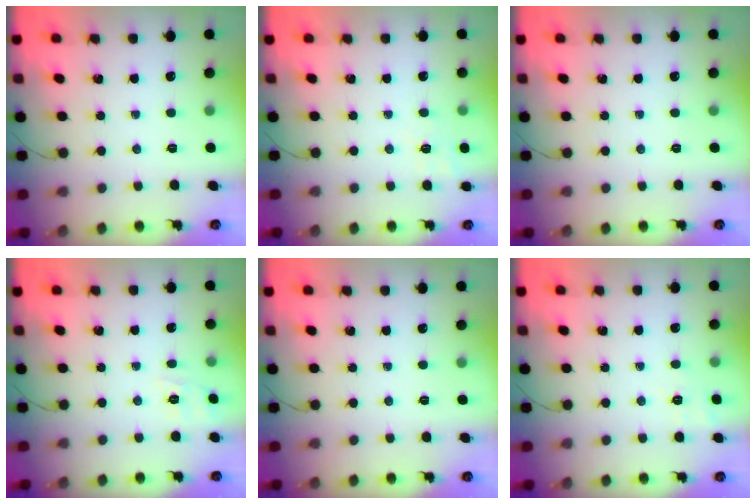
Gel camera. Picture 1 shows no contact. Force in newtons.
{"total": 8.1, "press": 7.9, "slide": 1.8}
{"total": 0.0}
{"total": 6.9, "press": 6.7, "slide": 1.9}
{"total": 0.0}
{"total": 2.6, "press": 1.9, "slide": 1.8}